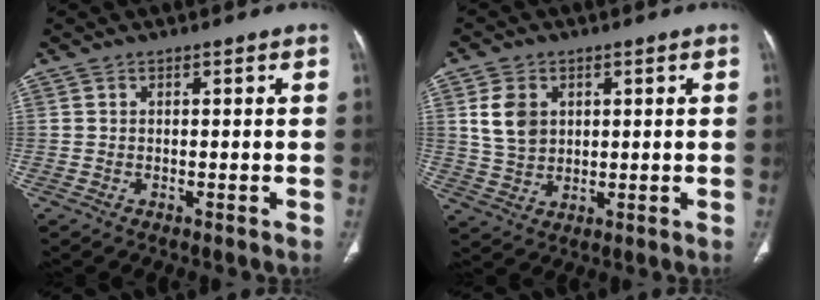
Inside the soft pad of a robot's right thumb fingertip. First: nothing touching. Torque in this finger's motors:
{"motor_torque": [-0.19, 0.07, 0.54, -0.35, 0.01]}